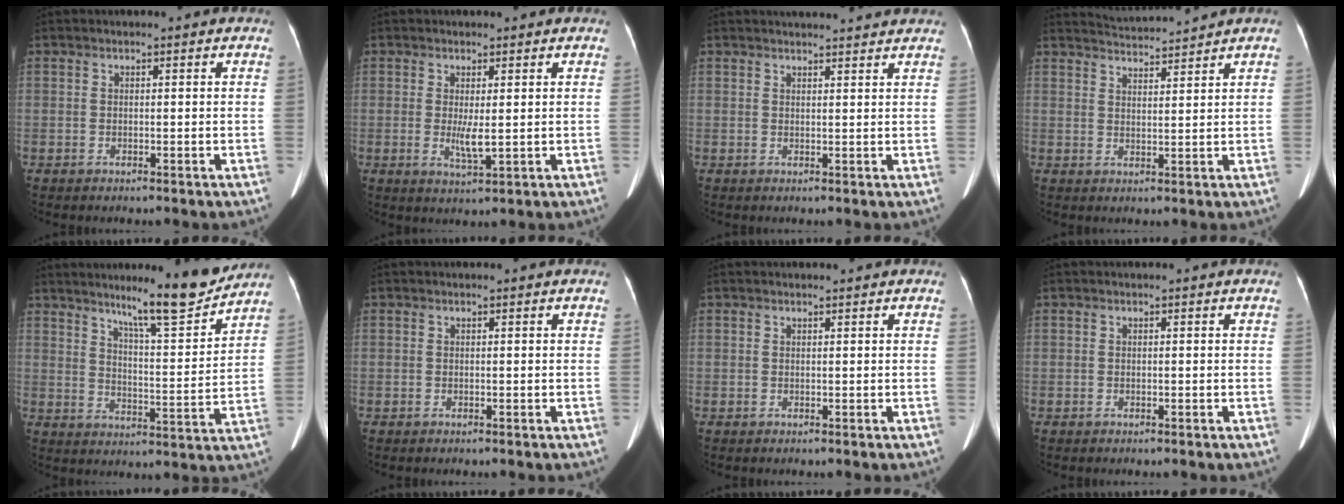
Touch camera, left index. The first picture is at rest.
{"total": 3.0, "force": [0.2, 0.4, 2.9], "torque": [-0.059, -0.009, 0.010]}
{"total": 7.8, "force": [7.4, 0.5, 2.2], "torque": [-0.027, 0.022, 0.080]}
{"total": 5.5, "force": [5.4, -1.1, 0.4], "torque": [-0.015, 0.009, 0.089]}
{"total": 12.3, "force": [10.5, 0.0, 6.5], "torque": [-0.097, -0.019, 0.159]}
{"total": 0.0}
{"total": 0.8, "force": [0.7, 0.1, 0.3], "torque": [-0.008, 0.008, 0.013]}
{"total": 0.0}